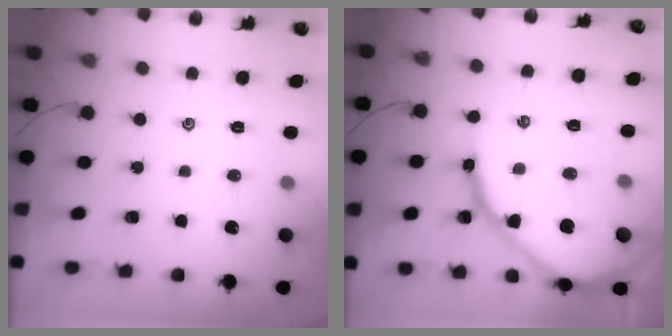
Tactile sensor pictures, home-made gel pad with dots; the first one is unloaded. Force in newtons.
{"total": 17.6, "press": 17.5, "slide": 1.9}